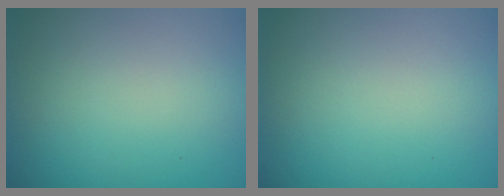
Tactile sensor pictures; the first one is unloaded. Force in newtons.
{"total": 0.0}